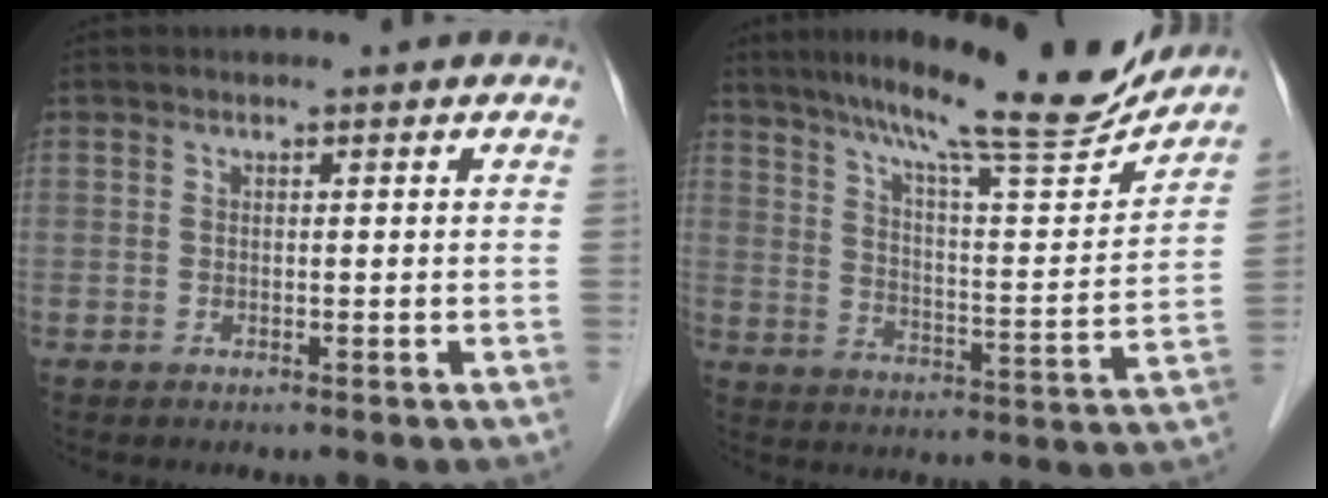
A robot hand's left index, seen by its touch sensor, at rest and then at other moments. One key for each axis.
{"total": 18.8, "fx": 16.6, "fy": 0.7, "fz": 8.7, "tx": -0.137, "ty": -0.022, "tz": 0.241}